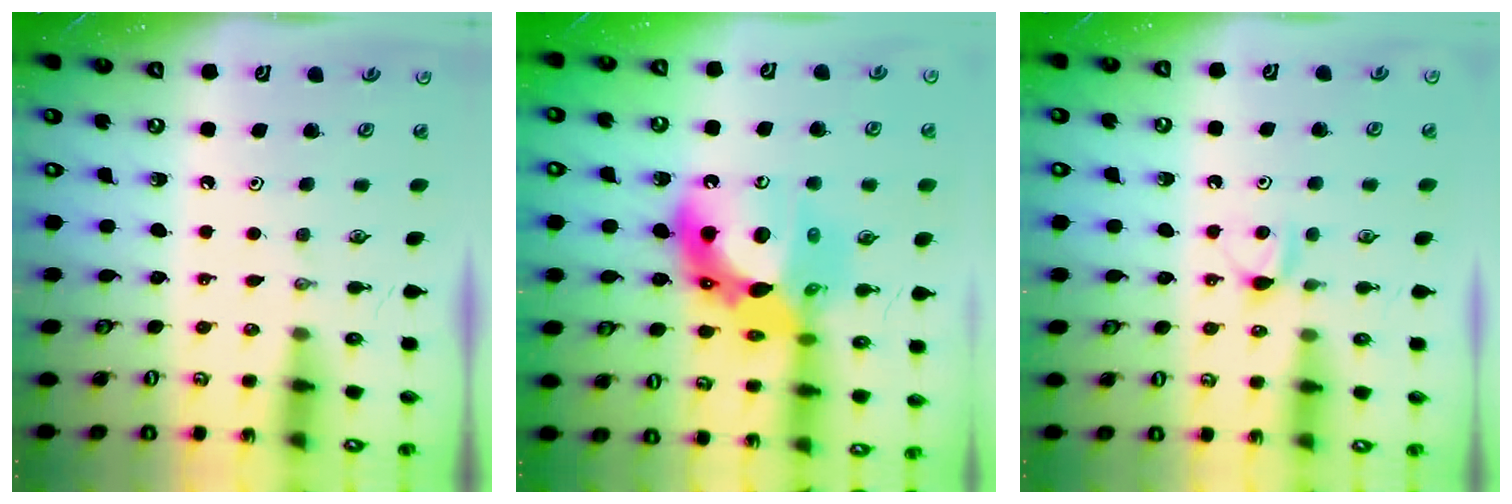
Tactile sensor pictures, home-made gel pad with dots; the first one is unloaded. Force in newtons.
{"total": 20.0, "press": 19.8, "slide": 2.8}
{"total": 6.0, "press": 6.0, "slide": 0.7}